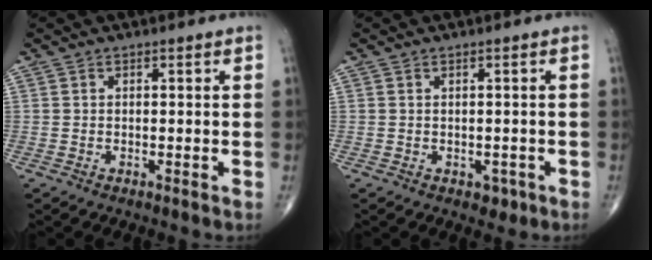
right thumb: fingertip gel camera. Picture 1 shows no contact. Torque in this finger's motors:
{"motor_torque": [0.47, 0.33, 0.02, 0.11, 0.05]}